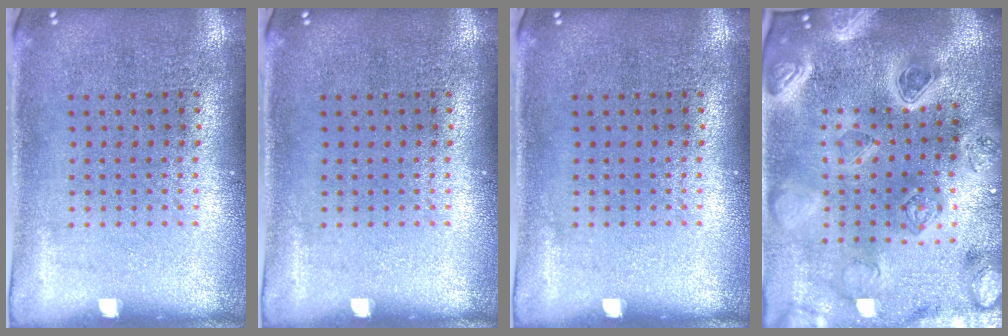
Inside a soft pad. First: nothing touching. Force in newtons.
{"total": 0.0}
{"total": 0.0}
{"total": 5.1, "press": 4.3, "slide": 2.8}